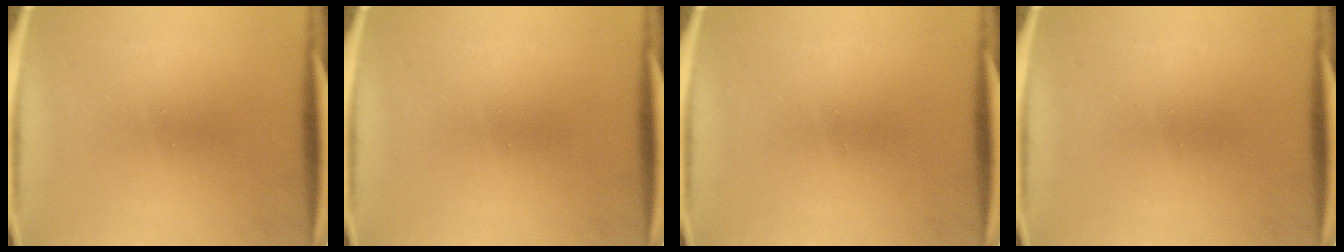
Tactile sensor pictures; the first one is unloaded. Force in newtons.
{"total": 0.0}
{"total": 0.0}
{"total": 0.0}